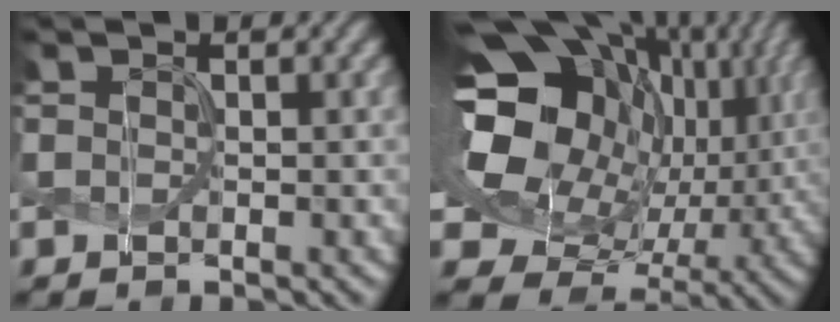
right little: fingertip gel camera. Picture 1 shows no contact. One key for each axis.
{"total": 18.7, "fx": 5.4, "fy": 13.1, "fz": 12.1, "tx": -0.213, "ty": 0.021, "tz": 0.107}